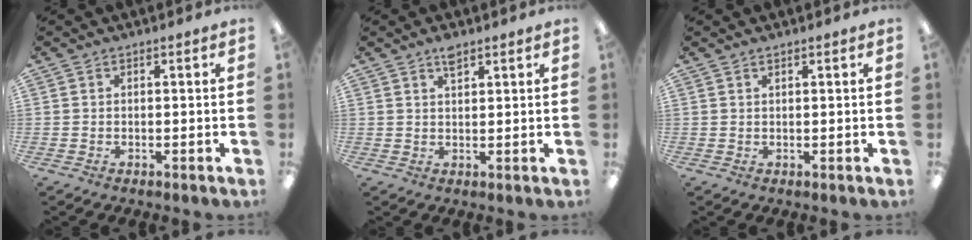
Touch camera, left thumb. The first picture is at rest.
{"total": 3.1, "force": [2.2, 1.2, 1.7], "torque": [-0.024, -0.006, 0.037]}
{"total": 0.8, "force": [0.7, 0.1, 0.5], "torque": [-0.010, 0.000, 0.012]}